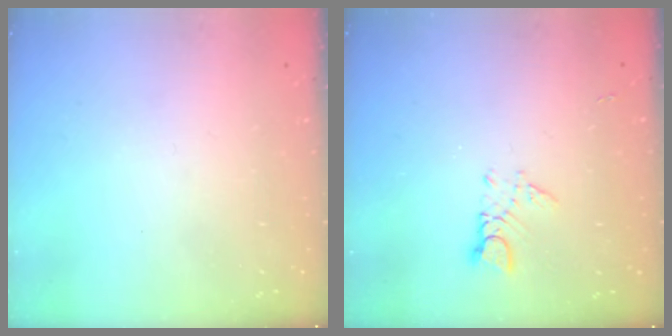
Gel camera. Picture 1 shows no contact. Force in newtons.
{"total": 2.7, "press": 2.6, "slide": 0.3}